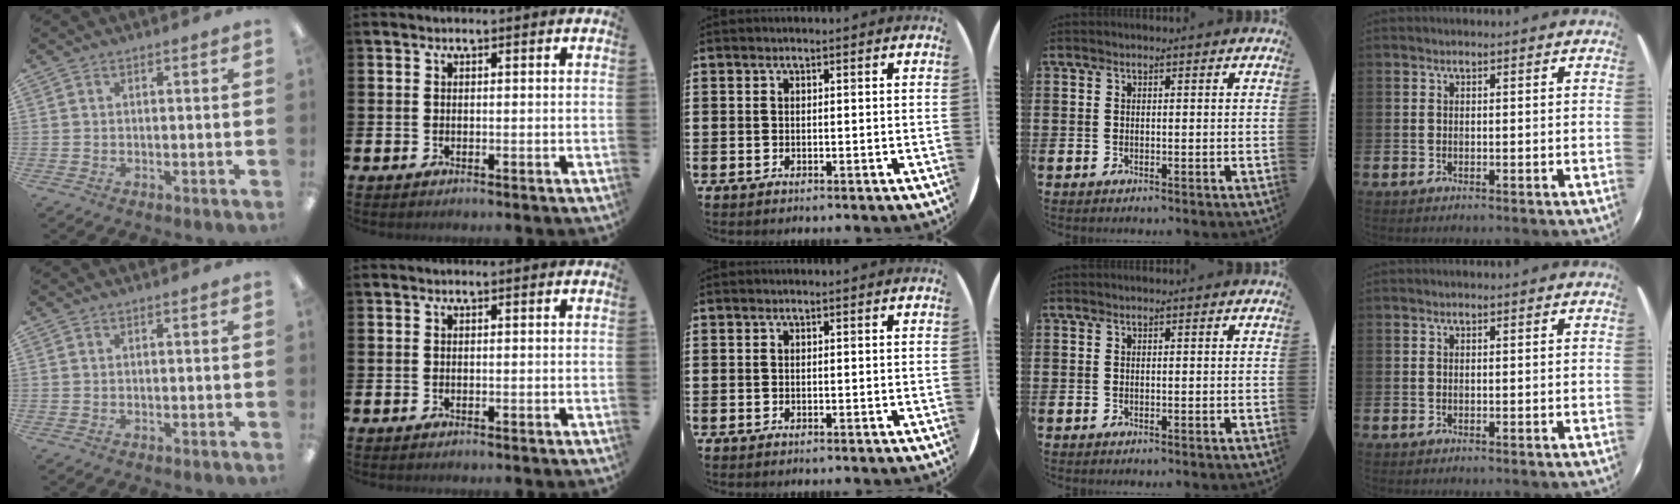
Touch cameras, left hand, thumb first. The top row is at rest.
{}